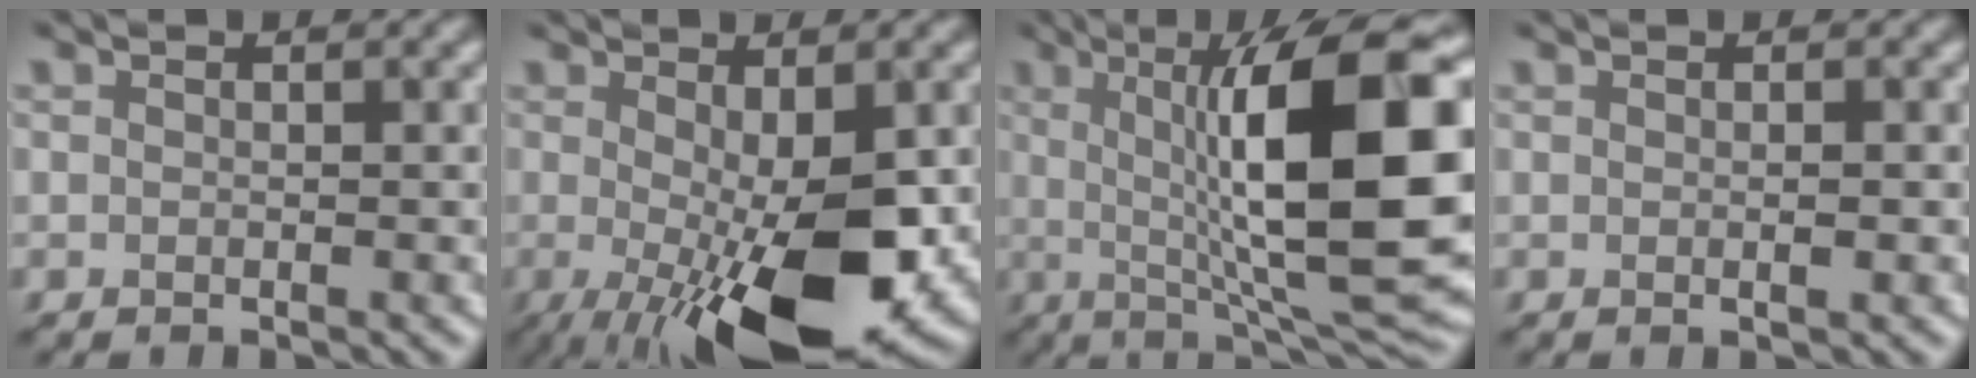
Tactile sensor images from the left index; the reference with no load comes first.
{"total": 11.5, "force": [-2.4, 3.5, 10.7], "torque": [-0.161, -0.020, -0.027]}
{"total": 15.3, "force": [1.1, 3.9, 14.8], "torque": [-0.202, 0.008, 0.012]}
{"total": 1.3, "force": [0.0, 0.3, 1.3], "torque": [-0.015, 0.003, -0.002]}